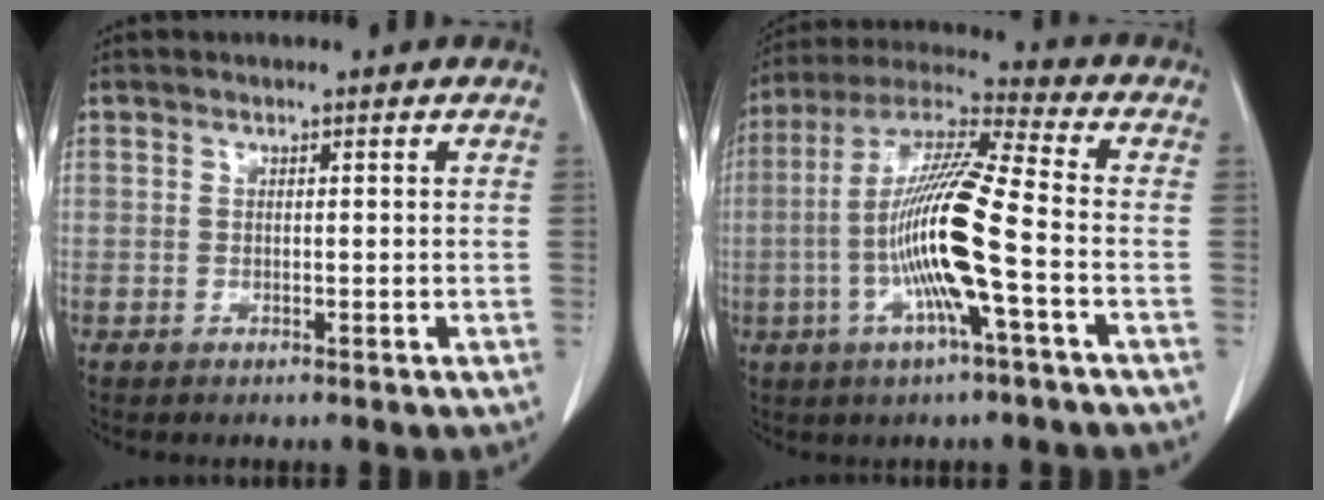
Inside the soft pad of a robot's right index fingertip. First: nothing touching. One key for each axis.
{"total": 15.0, "fx": -3.5, "fy": 0.3, "fz": 14.5, "tx": -0.289, "ty": 0.000, "tz": -0.075}